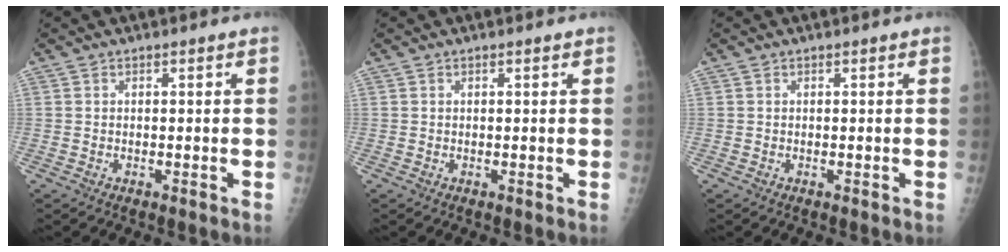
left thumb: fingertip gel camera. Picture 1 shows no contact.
{"total": 0.0}
{"total": 0.0}